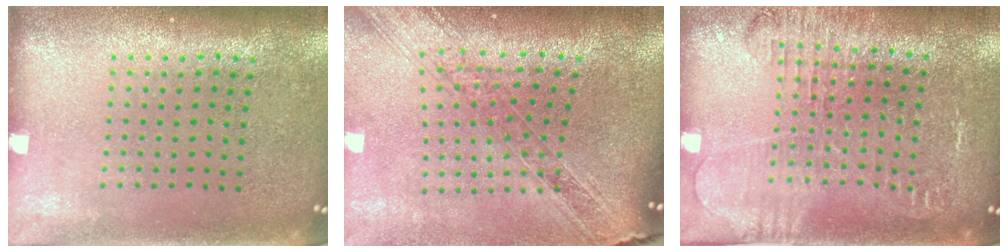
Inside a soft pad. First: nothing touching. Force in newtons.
{"total": 1.9, "press": 1.7, "slide": 0.9}
{"total": 2.0, "press": 2.0, "slide": 0.1}